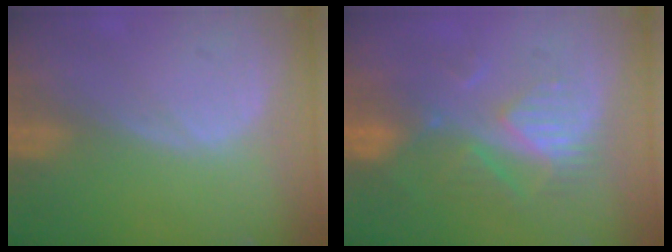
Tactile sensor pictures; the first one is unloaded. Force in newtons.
{"total": 8.8, "press": 8.0, "slide": 3.8}